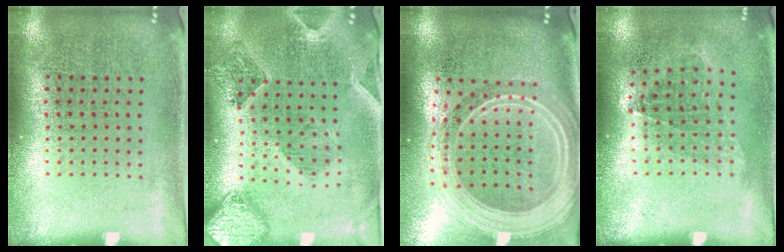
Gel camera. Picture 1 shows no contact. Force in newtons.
{"total": 1.6, "press": 1.5, "slide": 0.3}
{"total": 2.7, "press": 2.2, "slide": 1.6}
{"total": 1.0, "press": 0.8, "slide": 0.6}